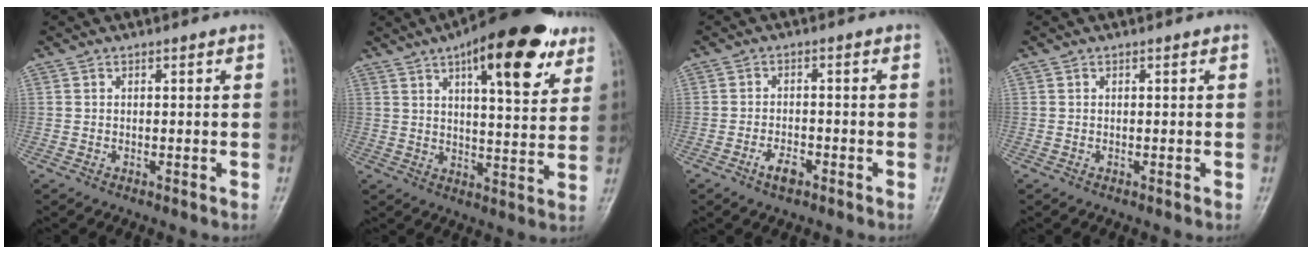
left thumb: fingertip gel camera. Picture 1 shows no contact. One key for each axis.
{"total": 19.2, "fx": 10.5, "fy": 6.7, "fz": 14.6, "tx": -0.180, "ty": -0.029, "tz": 0.148}
{"total": 3.4, "fx": -2.0, "fy": 1.6, "fz": 2.2, "tx": -0.039, "ty": 0.012, "tz": -0.036}
{"total": 0.0}